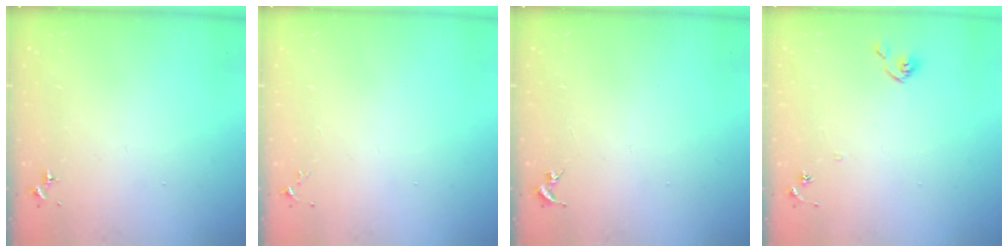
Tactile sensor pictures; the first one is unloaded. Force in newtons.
{"total": 3.5, "press": 3.5, "slide": 0.5}
{"total": 0.0}
{"total": 6.1, "press": 6.1, "slide": 0.5}